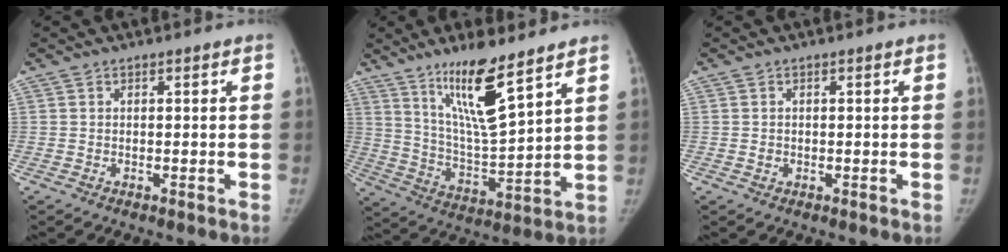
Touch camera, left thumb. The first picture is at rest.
{"total": 14.7, "force": [9.5, 2.4, 11.0], "torque": [-0.189, -0.069, 0.187]}
{"total": 1.0, "force": [-0.1, 0.9, 0.4], "torque": [-0.006, 0.000, 0.001]}